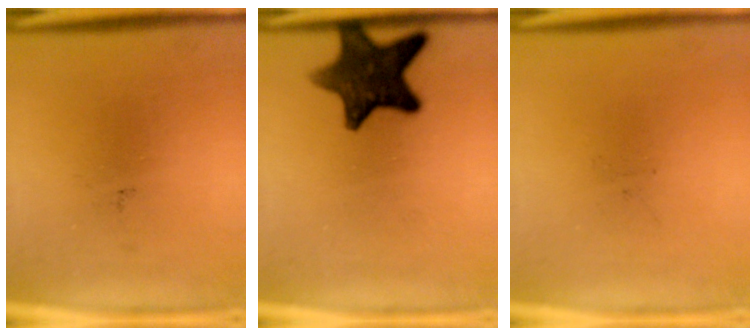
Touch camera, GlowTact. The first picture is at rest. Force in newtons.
{"total": 12.2}
{"total": 0.0}